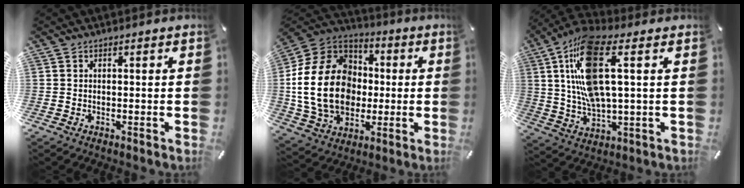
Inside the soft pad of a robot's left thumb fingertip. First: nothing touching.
{"total": 22.3, "force": [-1.5, 17.7, 13.5], "torque": [-0.287, 0.023, -0.022]}
{"total": 16.9, "force": [5.1, 6.3, 14.9], "torque": [-0.329, -0.008, 0.083]}